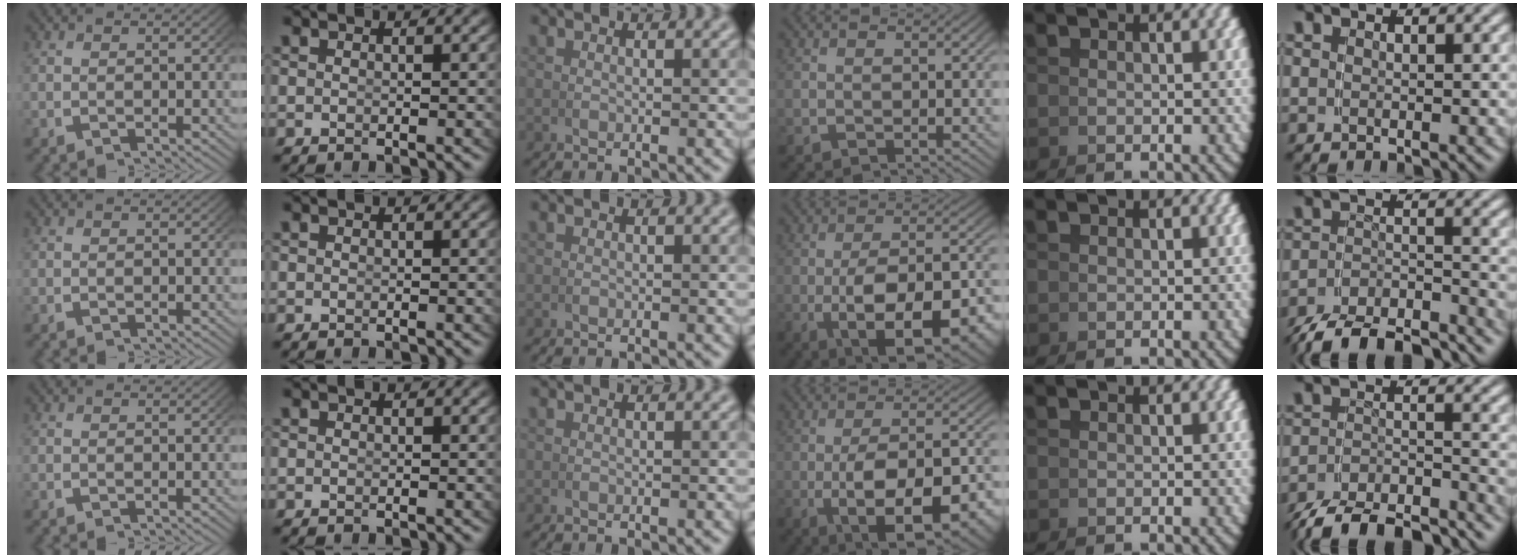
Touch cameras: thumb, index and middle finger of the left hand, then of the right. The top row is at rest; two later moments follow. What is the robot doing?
{"motion": "grasp_and_lifting", "object": "calculator"}